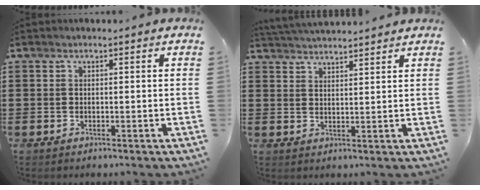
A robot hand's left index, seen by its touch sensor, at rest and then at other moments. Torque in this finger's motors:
{"motor_torque": [0.65, -0.65, 0.38, 0.08]}